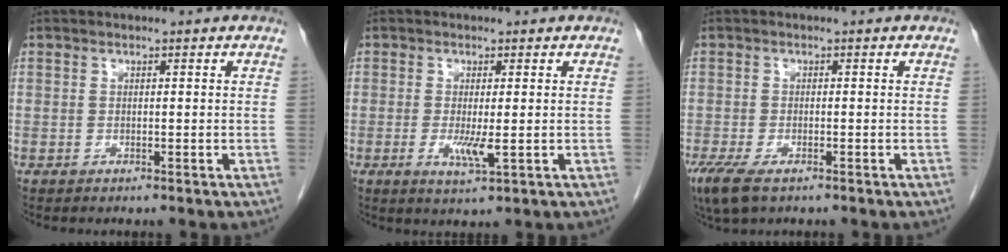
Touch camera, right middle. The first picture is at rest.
{"total": 3.3, "force": [-0.5, 0.5, 3.2], "torque": [-0.058, -0.007, -0.004]}
{"total": 5.5, "force": [-3.5, 1.9, 3.8], "torque": [-0.079, -0.016, -0.059]}